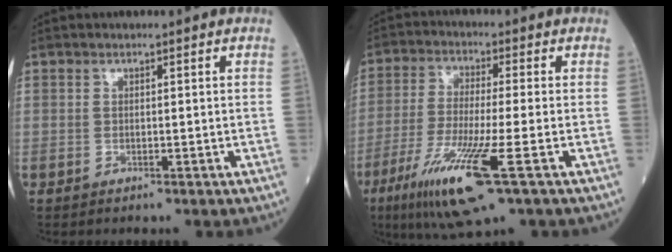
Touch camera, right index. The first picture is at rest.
{"total": 13.4, "force": [-6.3, 0.5, 11.8], "torque": [-0.240, -0.037, -0.111]}